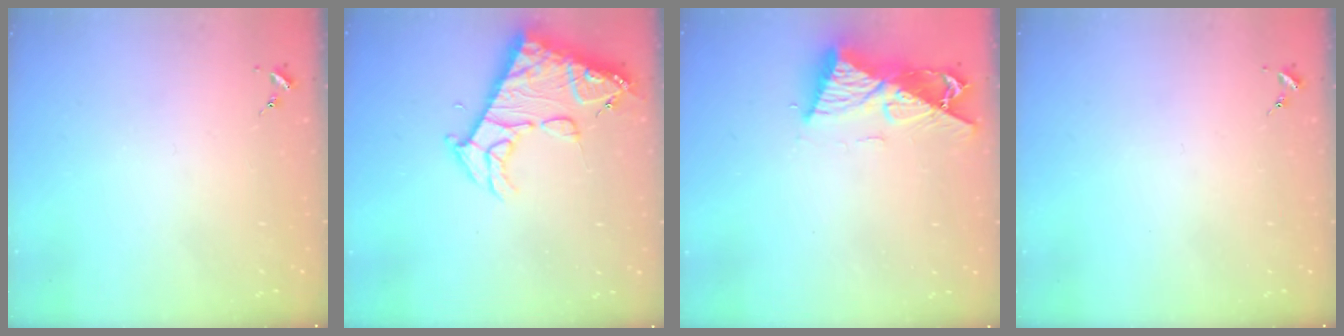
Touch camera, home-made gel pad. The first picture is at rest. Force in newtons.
{"total": 16.3, "press": 16.2, "slide": 1.8}
{"total": 10.6, "press": 10.5, "slide": 1.3}
{"total": 0.0}